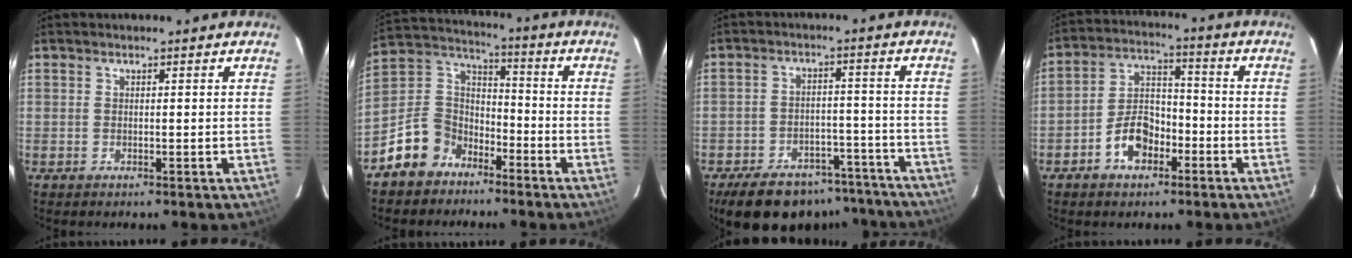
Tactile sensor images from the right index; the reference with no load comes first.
{"total": 11.2, "force": [-7.3, 8.0, 3.0], "torque": [-0.083, 0.046, -0.131]}
{"total": 19.1, "force": [-15.6, 8.2, 7.4], "torque": [-0.152, 0.023, -0.198]}
{"total": 8.6, "force": [-4.4, 5.5, 5.0], "torque": [-0.094, 0.026, -0.071]}